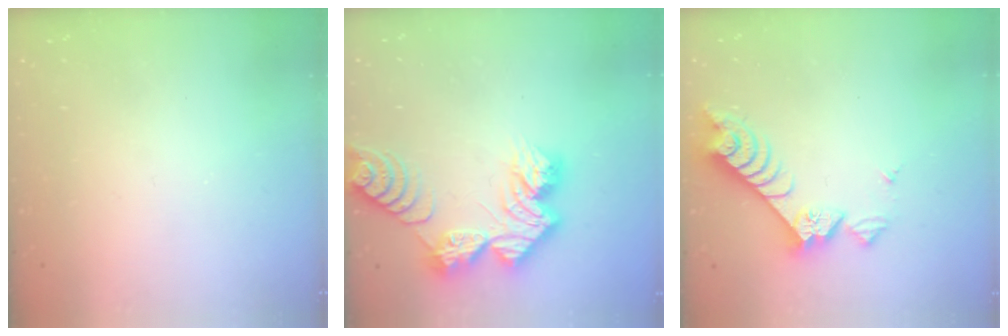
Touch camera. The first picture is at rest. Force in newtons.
{"total": 14.6, "press": 14.6, "slide": 1.3}
{"total": 8.0, "press": 7.9, "slide": 0.7}